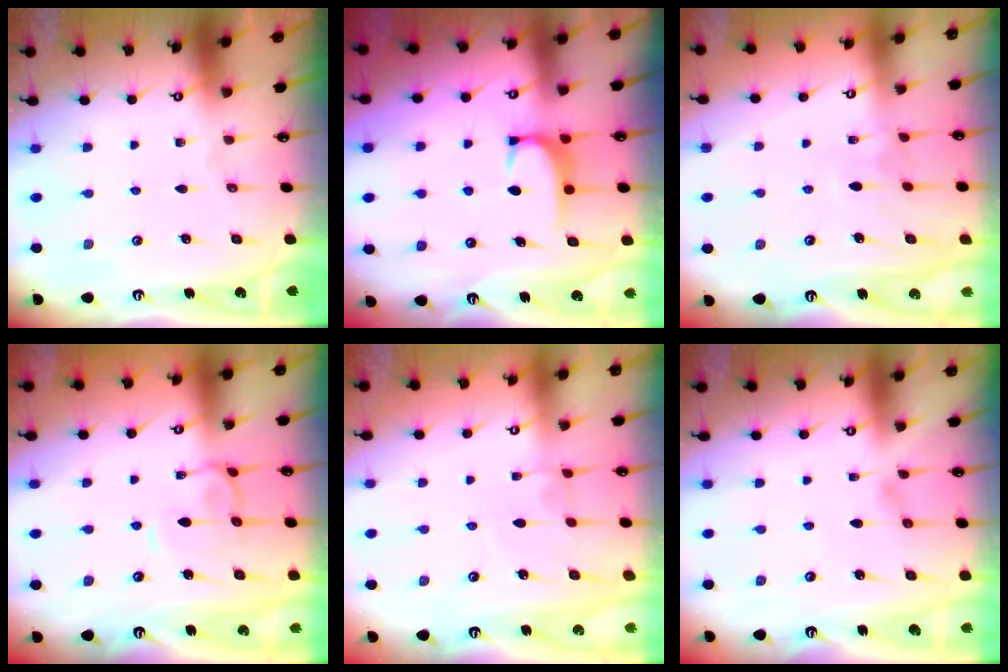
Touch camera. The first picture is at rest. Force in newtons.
{"total": 1.8, "press": 1.7, "slide": 0.4}
{"total": 3.3, "press": 3.3, "slide": 0.3}
{"total": 1.7, "press": 1.6, "slide": 0.4}
{"total": 2.8, "press": 2.7, "slide": 0.4}
{"total": 0.0}